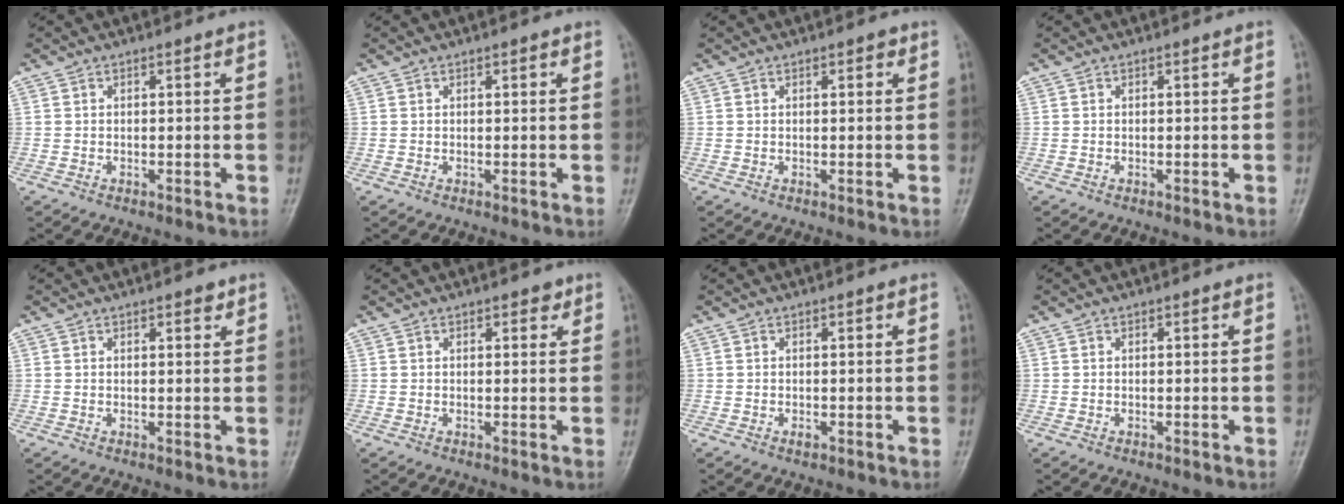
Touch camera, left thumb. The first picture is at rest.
{"total": 0.7, "force": [0.4, 0.3, 0.6], "torque": [-0.007, 0.000, 0.004]}
{"total": 1.2, "force": [0.6, 0.6, 0.9], "torque": [-0.006, 0.000, 0.006]}
{"total": 0.0}
{"total": 1.8, "force": [1.2, 0.7, 1.2], "torque": [-0.008, -0.005, 0.014]}
{"total": 1.7, "force": [1.1, 0.9, 1.0], "torque": [-0.001, -0.003, 0.010]}
{"total": 0.9, "force": [-0.2, 0.6, 0.7], "torque": [-0.007, -0.001, -0.002]}
{"total": 0.0}